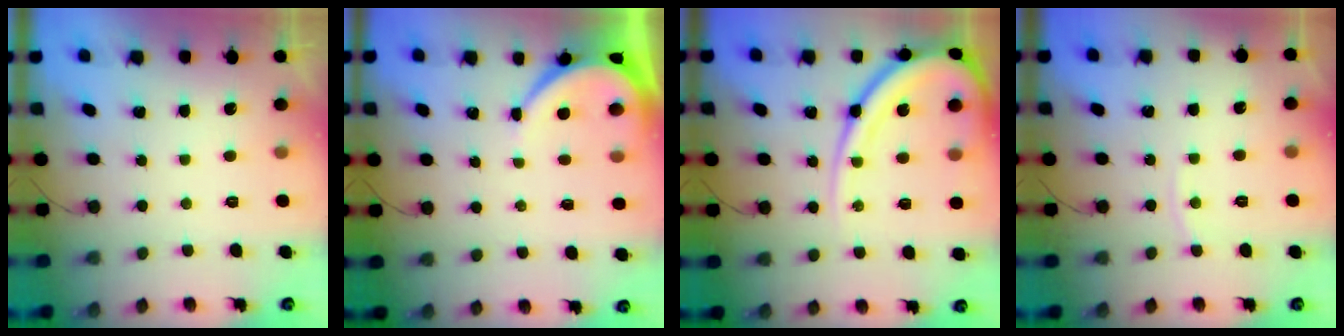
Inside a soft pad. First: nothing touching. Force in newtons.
{"total": 5.9, "press": 5.9, "slide": 0.7}
{"total": 17.7, "press": 17.7, "slide": 1.5}
{"total": 2.7, "press": 2.7, "slide": 0.3}